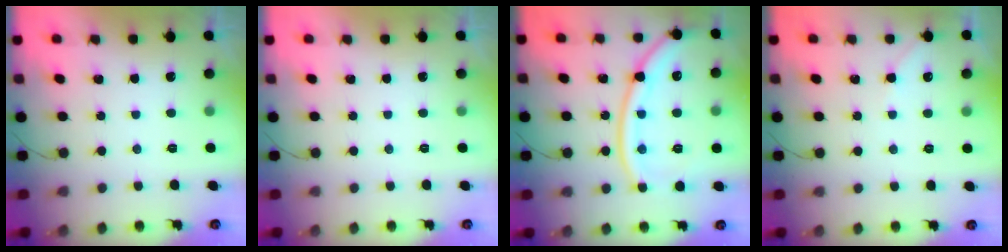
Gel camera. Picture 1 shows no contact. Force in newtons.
{"total": 0.0}
{"total": 16.5, "press": 16.5, "slide": 1.5}
{"total": 3.0, "press": 2.9, "slide": 0.5}